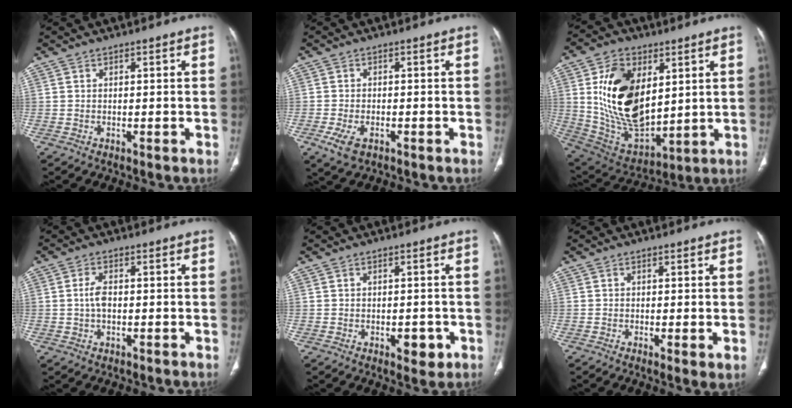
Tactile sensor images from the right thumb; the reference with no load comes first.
{"total": 4.4, "force": [-2.0, 2.3, 3.1], "torque": [-0.070, 0.000, -0.032]}
{"total": 20.9, "force": [4.8, 12.6, 15.9], "torque": [-0.260, -0.027, 0.108]}
{"total": 3.1, "force": [0.0, 1.7, 2.6], "torque": [-0.056, 0.006, -0.002]}
{"total": 3.8, "force": [-1.3, 2.1, 2.9], "torque": [-0.023, 0.002, -0.009]}
{"total": 2.7, "force": [-0.4, 0.5, 2.6], "torque": [-0.050, -0.012, -0.010]}